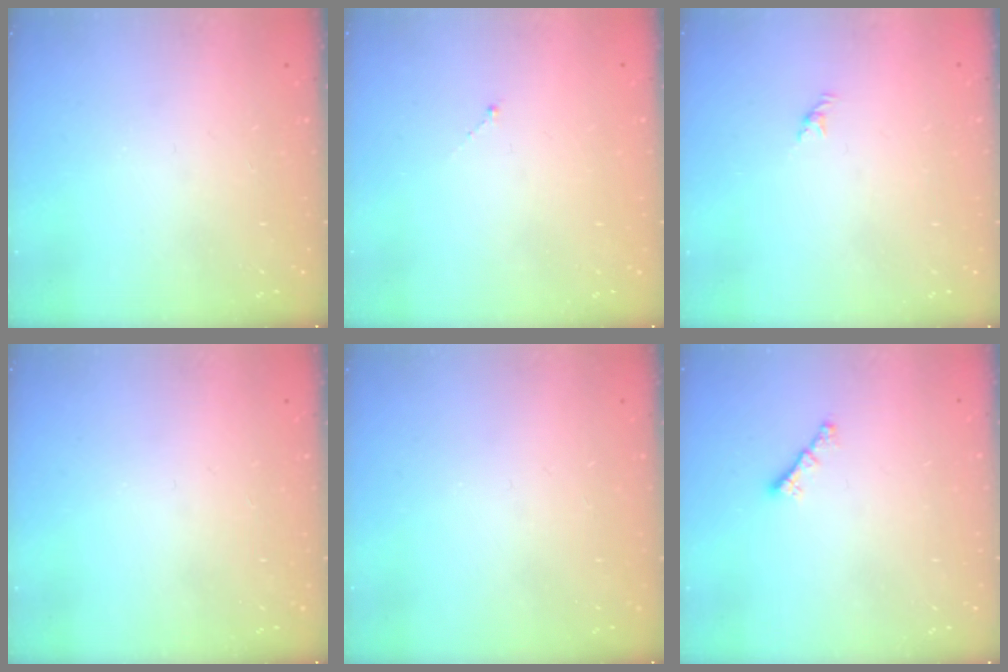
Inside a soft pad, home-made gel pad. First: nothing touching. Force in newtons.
{"total": 0.0}
{"total": 1.1, "press": 1.0, "slide": 0.5}
{"total": 0.0}
{"total": 0.0}
{"total": 0.8, "press": 0.7, "slide": 0.4}